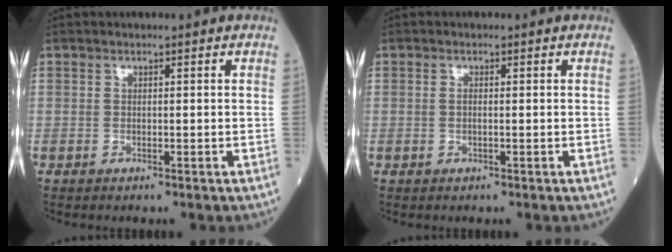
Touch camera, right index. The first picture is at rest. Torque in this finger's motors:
{"motor_torque": [-0.03, 0.02, -0.02, 0.00]}